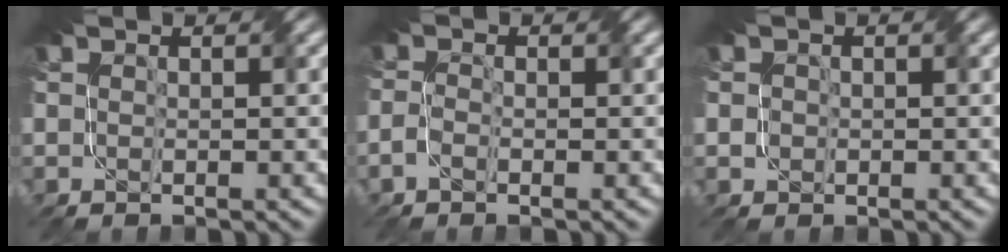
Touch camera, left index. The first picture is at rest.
{"total": 1.2, "force": [-1.0, 0.1, 0.5], "torque": [-0.014, 0.004, -0.024]}
{"total": 1.0, "force": [0.0, 0.9, 0.3], "torque": [0.000, 0.008, -0.007]}